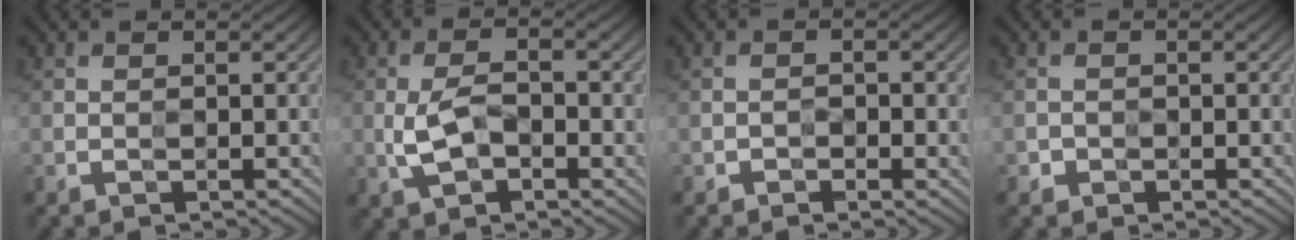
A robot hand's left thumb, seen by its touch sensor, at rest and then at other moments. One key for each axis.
{"total": 4.2, "fx": -0.8, "fy": 2.3, "fz": 3.4, "tx": -0.076, "ty": 0.001, "tz": -0.016}
{"total": 0.6, "fx": -0.4, "fy": 0.5, "fz": 0.0, "tx": 0.006, "ty": 0.003, "tz": -0.006}
{"total": 1.0, "fx": -0.5, "fy": 0.8, "fz": -0.1, "tx": 0.011, "ty": 0.005, "tz": -0.005}